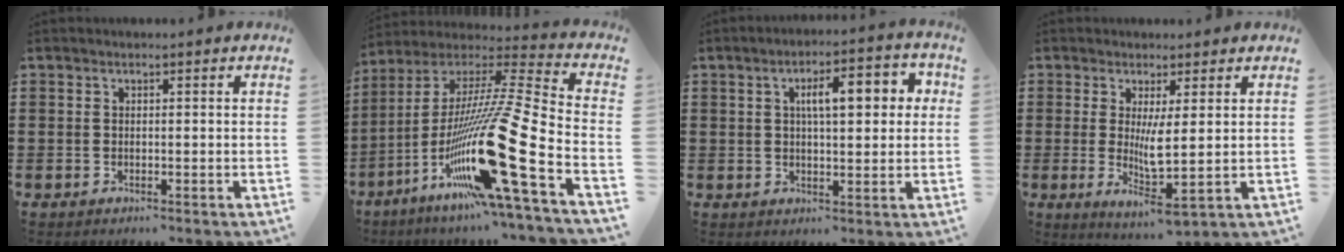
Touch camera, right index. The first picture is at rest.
{"total": 22.2, "force": [-8.8, 3.1, 20.1], "torque": [-0.344, -0.033, -0.150]}
{"total": 7.4, "force": [1.7, 1.7, 7.0], "torque": [-0.120, 0.003, 0.019]}
{"total": 5.1, "force": [1.3, 0.7, 4.9], "torque": [-0.080, -0.019, 0.019]}